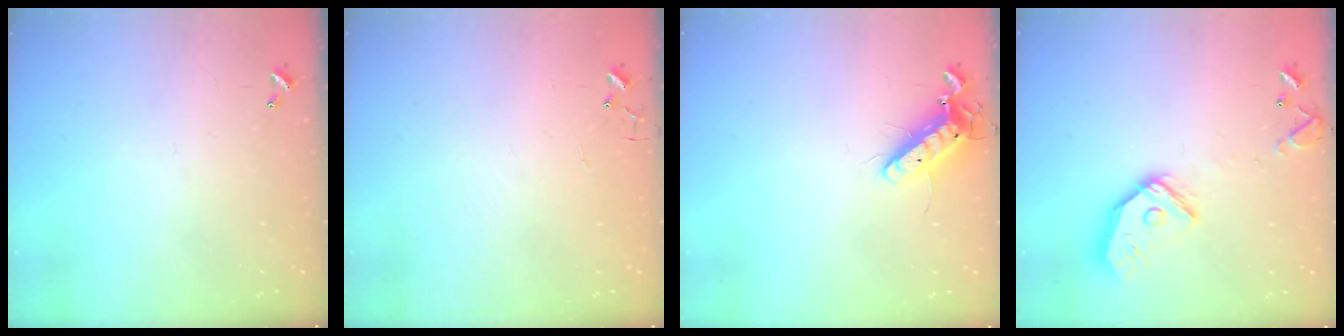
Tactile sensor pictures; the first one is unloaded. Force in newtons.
{"total": 4.2, "press": 4.1, "slide": 0.3}
{"total": 11.8, "press": 11.6, "slide": 2.2}
{"total": 14.6, "press": 14.4, "slide": 1.8}